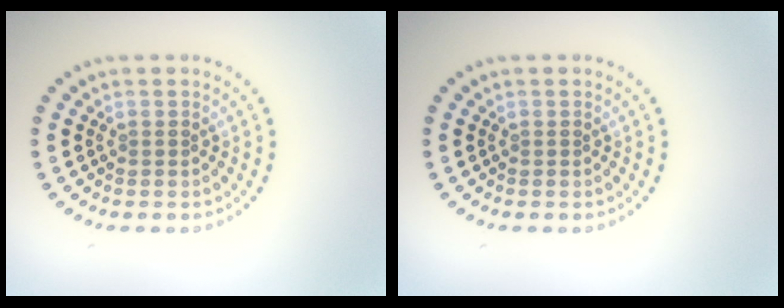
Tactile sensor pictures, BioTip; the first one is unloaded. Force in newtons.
{"total": 0.0}